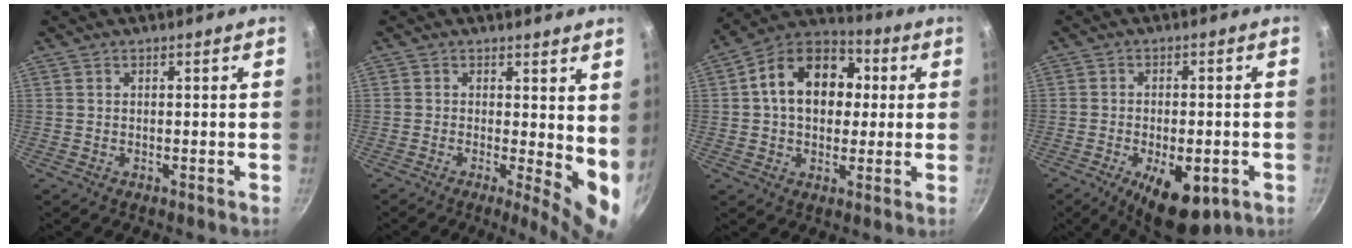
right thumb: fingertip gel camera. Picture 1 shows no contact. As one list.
[{"total": 7.4, "force": [0.3, 2.7, 6.9], "torque": [-0.079, -0.021, 0.004]}, {"total": 16.3, "force": [2.4, 11.9, 10.9], "torque": [-0.143, 0.028, 0.019]}, {"total": 11.6, "force": [-4.7, 5.4, 9.1], "torque": [-0.116, 0.014, -0.059]}]